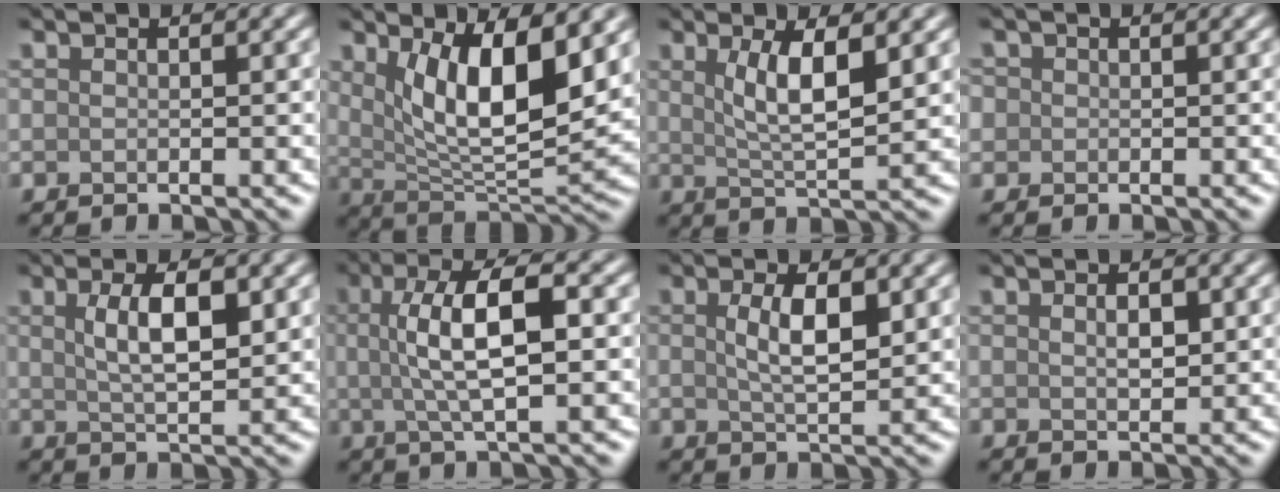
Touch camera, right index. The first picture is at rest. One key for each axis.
{"total": 8.4, "fx": 2.7, "fy": 3.2, "fz": 7.2, "tx": -0.131, "ty": -0.022, "tz": 0.056}
{"total": 4.8, "fx": 1.6, "fy": 1.3, "fz": 4.3, "tx": -0.081, "ty": -0.006, "tz": 0.031}
{"total": 1.3, "fx": 0.2, "fy": 1.3, "fz": 0.3, "tx": -0.002, "ty": 0.003, "tz": -0.006}
{"total": 4.5, "fx": 1.2, "fy": 1.5, "fz": 4.1, "tx": -0.081, "ty": 0.001, "tz": 0.024}
{"total": 6.6, "fx": 0.7, "fy": 1.9, "fz": 6.3, "tx": -0.116, "ty": 0.009, "tz": 0.009}
{"total": 3.7, "fx": 0.8, "fy": 1.3, "fz": 3.4, "tx": -0.071, "ty": -0.001, "tz": 0.017}
{"total": 1.3, "fx": 0.4, "fy": 0.6, "fz": 1.1, "tx": -0.022, "ty": -0.002, "tz": 0.011}